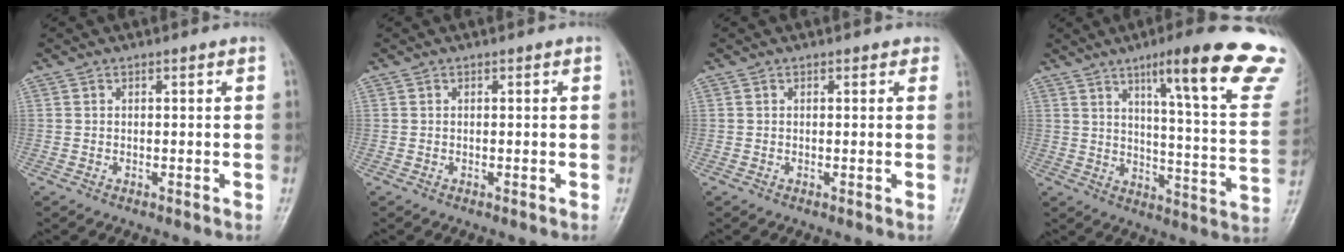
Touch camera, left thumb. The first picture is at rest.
{"total": 0.0}
{"total": 1.1, "force": [0.7, 0.7, 0.5], "torque": [0.007, -0.002, 0.002]}
{"total": 24.4, "force": [15.1, 3.2, 18.9], "torque": [-0.236, -0.066, 0.202]}